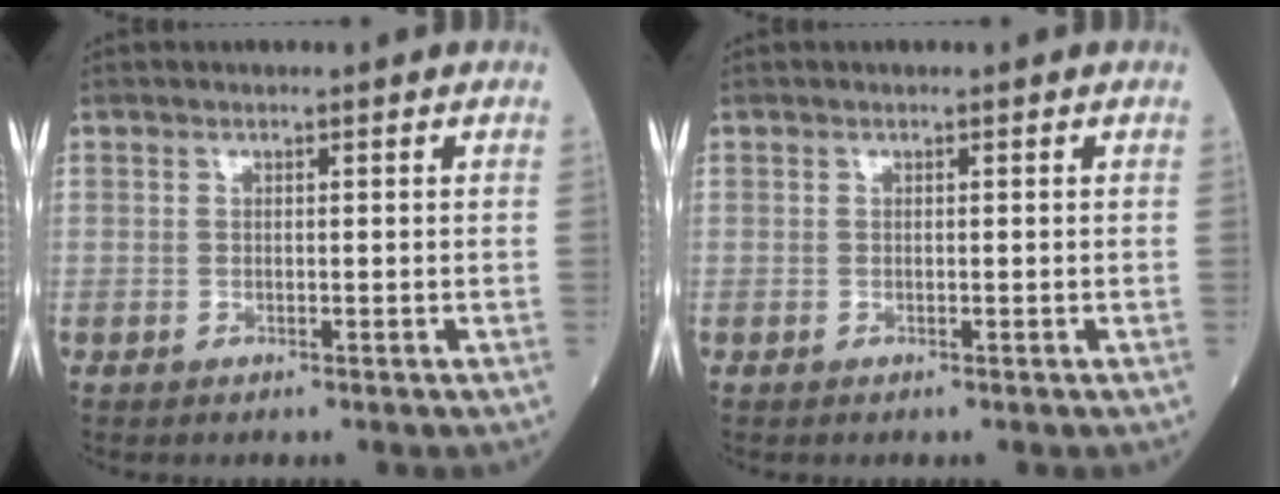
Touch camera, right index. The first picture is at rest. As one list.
[{"total": 0.0}]